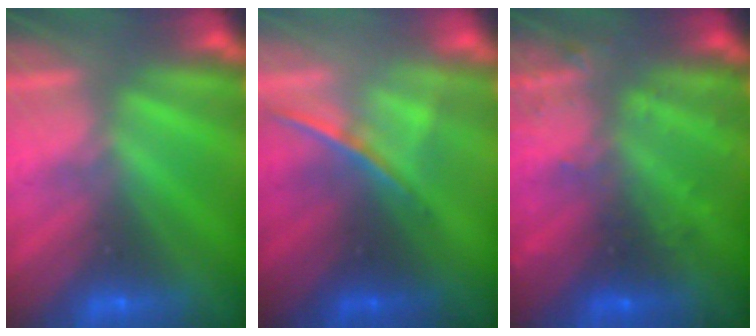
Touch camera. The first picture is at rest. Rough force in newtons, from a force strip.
{"total": 1.7}
{"total": 3.0}